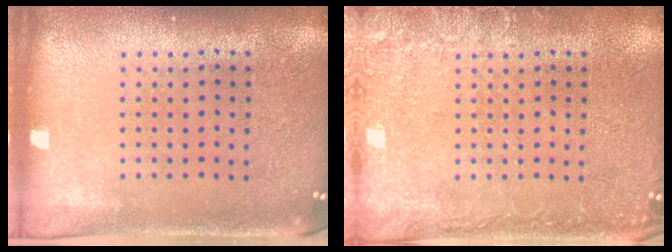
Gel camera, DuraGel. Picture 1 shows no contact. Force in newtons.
{"total": 2.6, "press": 2.6, "slide": 0.3}